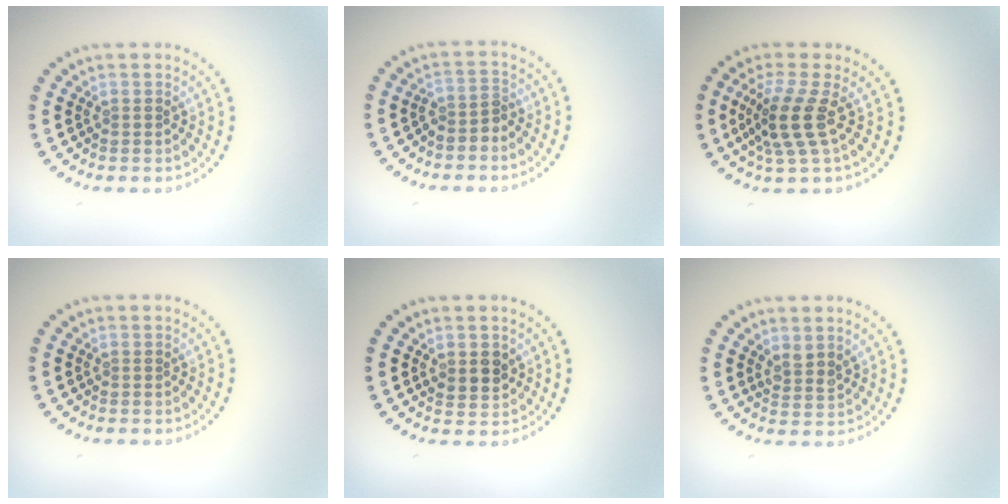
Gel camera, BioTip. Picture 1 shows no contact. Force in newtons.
{"total": 1.8, "press": 1.4, "slide": 1.1}
{"total": 3.7, "press": 2.8, "slide": 2.4}
{"total": 0.0}
{"total": 1.9, "press": 1.8, "slide": 0.6}
{"total": 1.4, "press": 1.1, "slide": 0.8}